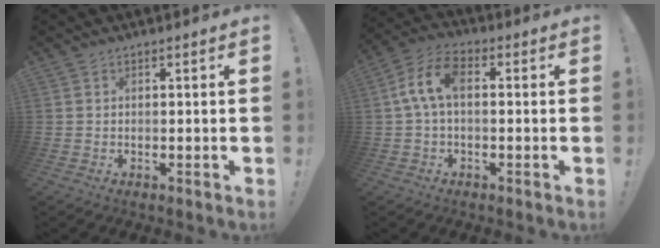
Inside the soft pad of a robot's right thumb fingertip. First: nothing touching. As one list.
[{"total": 8.9, "force": [0.8, 4.7, 7.5], "torque": [-0.157, 0.008, 0.019]}]